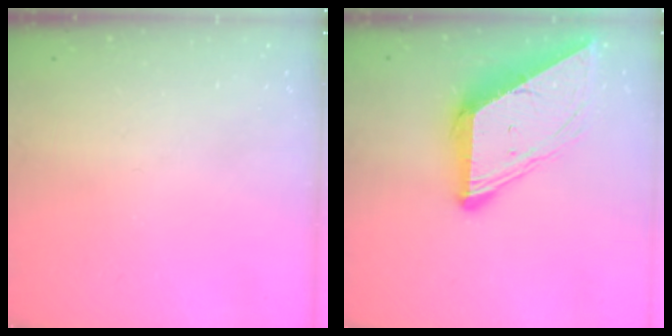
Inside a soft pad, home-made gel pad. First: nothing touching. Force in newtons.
{"total": 10.9, "press": 10.8, "slide": 1.0}